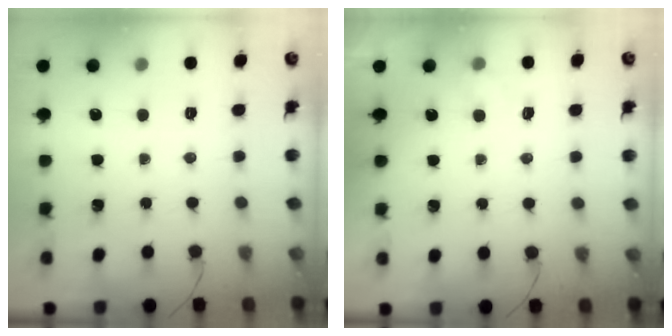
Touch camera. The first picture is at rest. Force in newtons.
{"total": 1.9, "press": 1.4, "slide": 1.2}